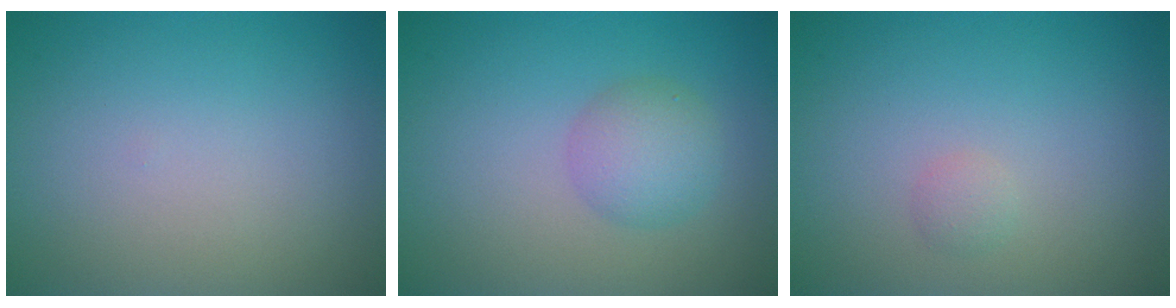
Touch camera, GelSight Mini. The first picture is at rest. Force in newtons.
{"total": 3.0, "press": 3.0, "slide": 0.1}
{"total": 0.8, "press": 0.8, "slide": 0.0}